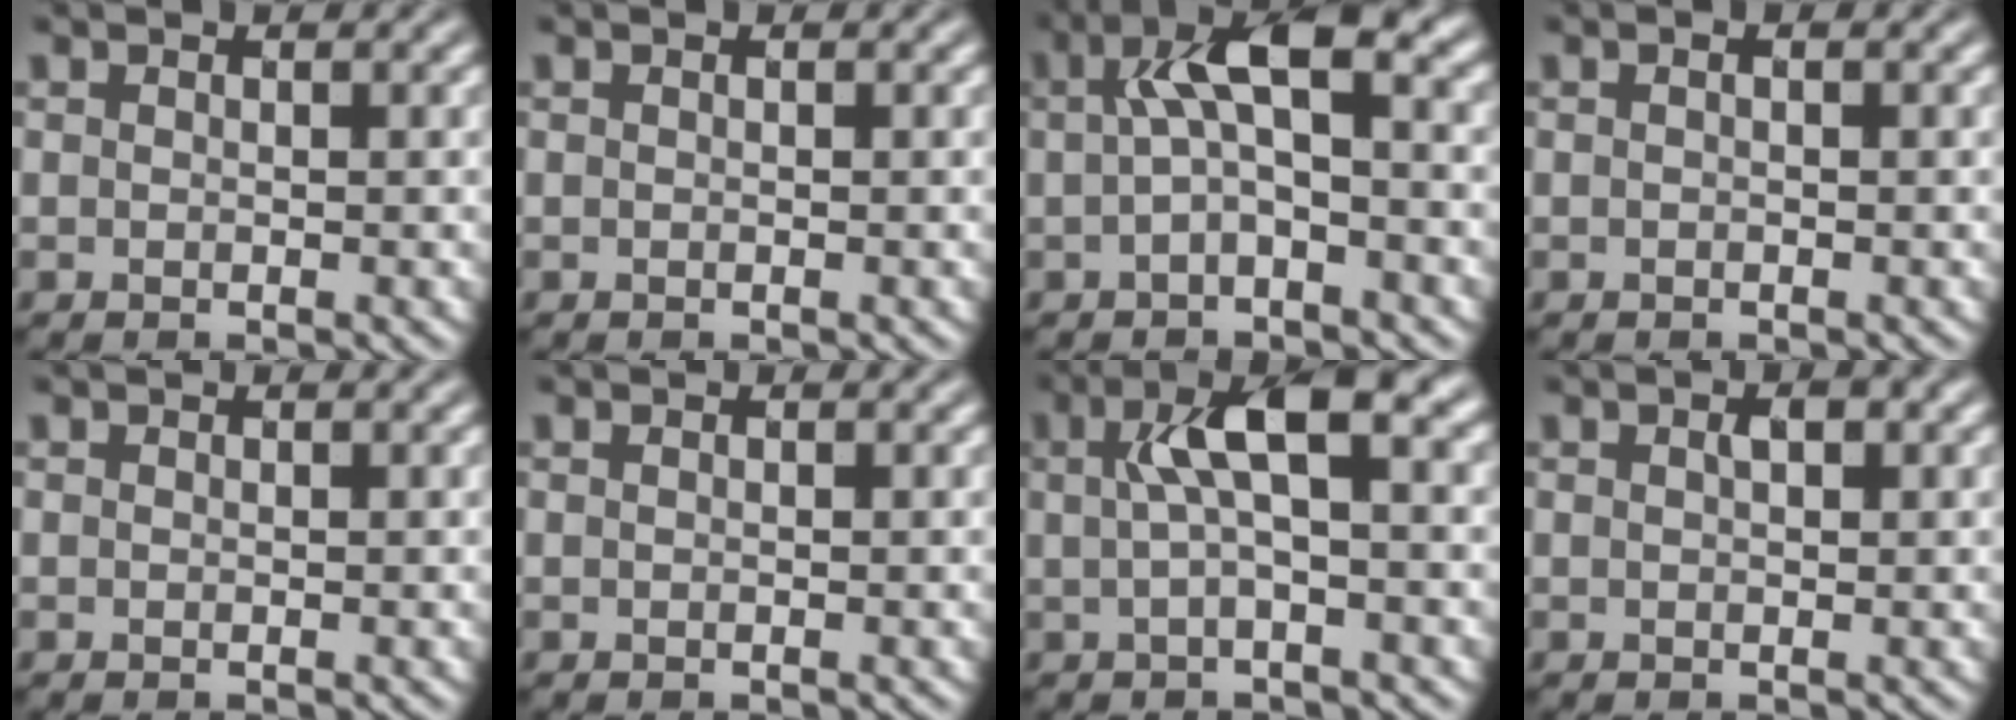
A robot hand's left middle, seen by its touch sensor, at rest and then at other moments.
{"total": 0.0}
{"total": 4.8, "force": [0.6, 1.5, 4.5], "torque": [-0.081, 0.016, 0.003]}
{"total": 0.5, "force": [0.0, 0.0, 0.5], "torque": [-0.013, -0.001, -0.003]}
{"total": 0.0}
{"total": 0.0}
{"total": 5.1, "force": [1.0, 1.4, 4.8], "torque": [-0.086, 0.017, 0.015]}
{"total": 1.2, "force": [0.4, 0.4, 1.0], "torque": [-0.018, 0.002, 0.007]}